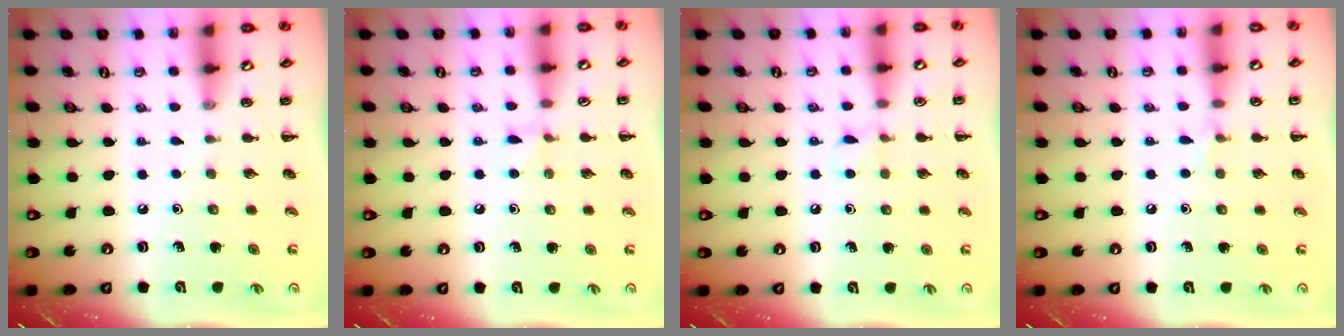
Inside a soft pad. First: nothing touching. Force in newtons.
{"total": 4.3, "press": 4.0, "slide": 1.6}
{"total": 5.0, "press": 4.7, "slide": 1.8}
{"total": 4.4, "press": 4.1, "slide": 1.5}